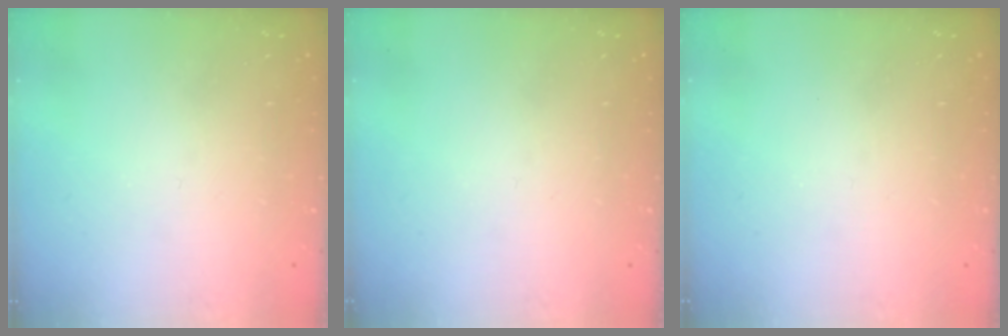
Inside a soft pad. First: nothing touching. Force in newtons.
{"total": 0.0}
{"total": 0.0}